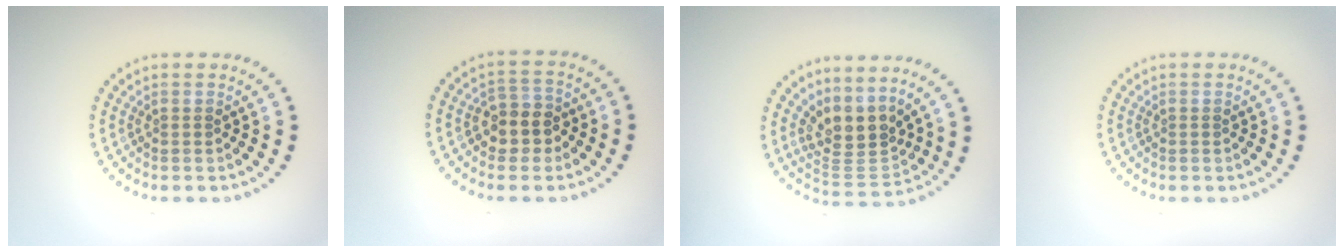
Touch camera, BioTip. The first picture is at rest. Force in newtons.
{"total": 3.0, "press": 2.7, "slide": 1.2}
{"total": 3.9, "press": 3.0, "slide": 2.5}
{"total": 0.0}